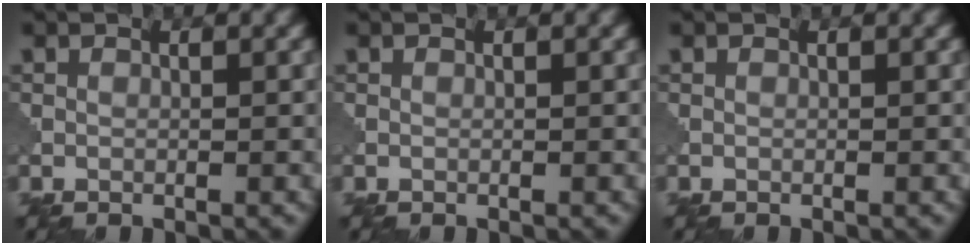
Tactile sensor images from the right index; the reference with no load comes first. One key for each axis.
{"total": 0.0}
{"total": 0.0}